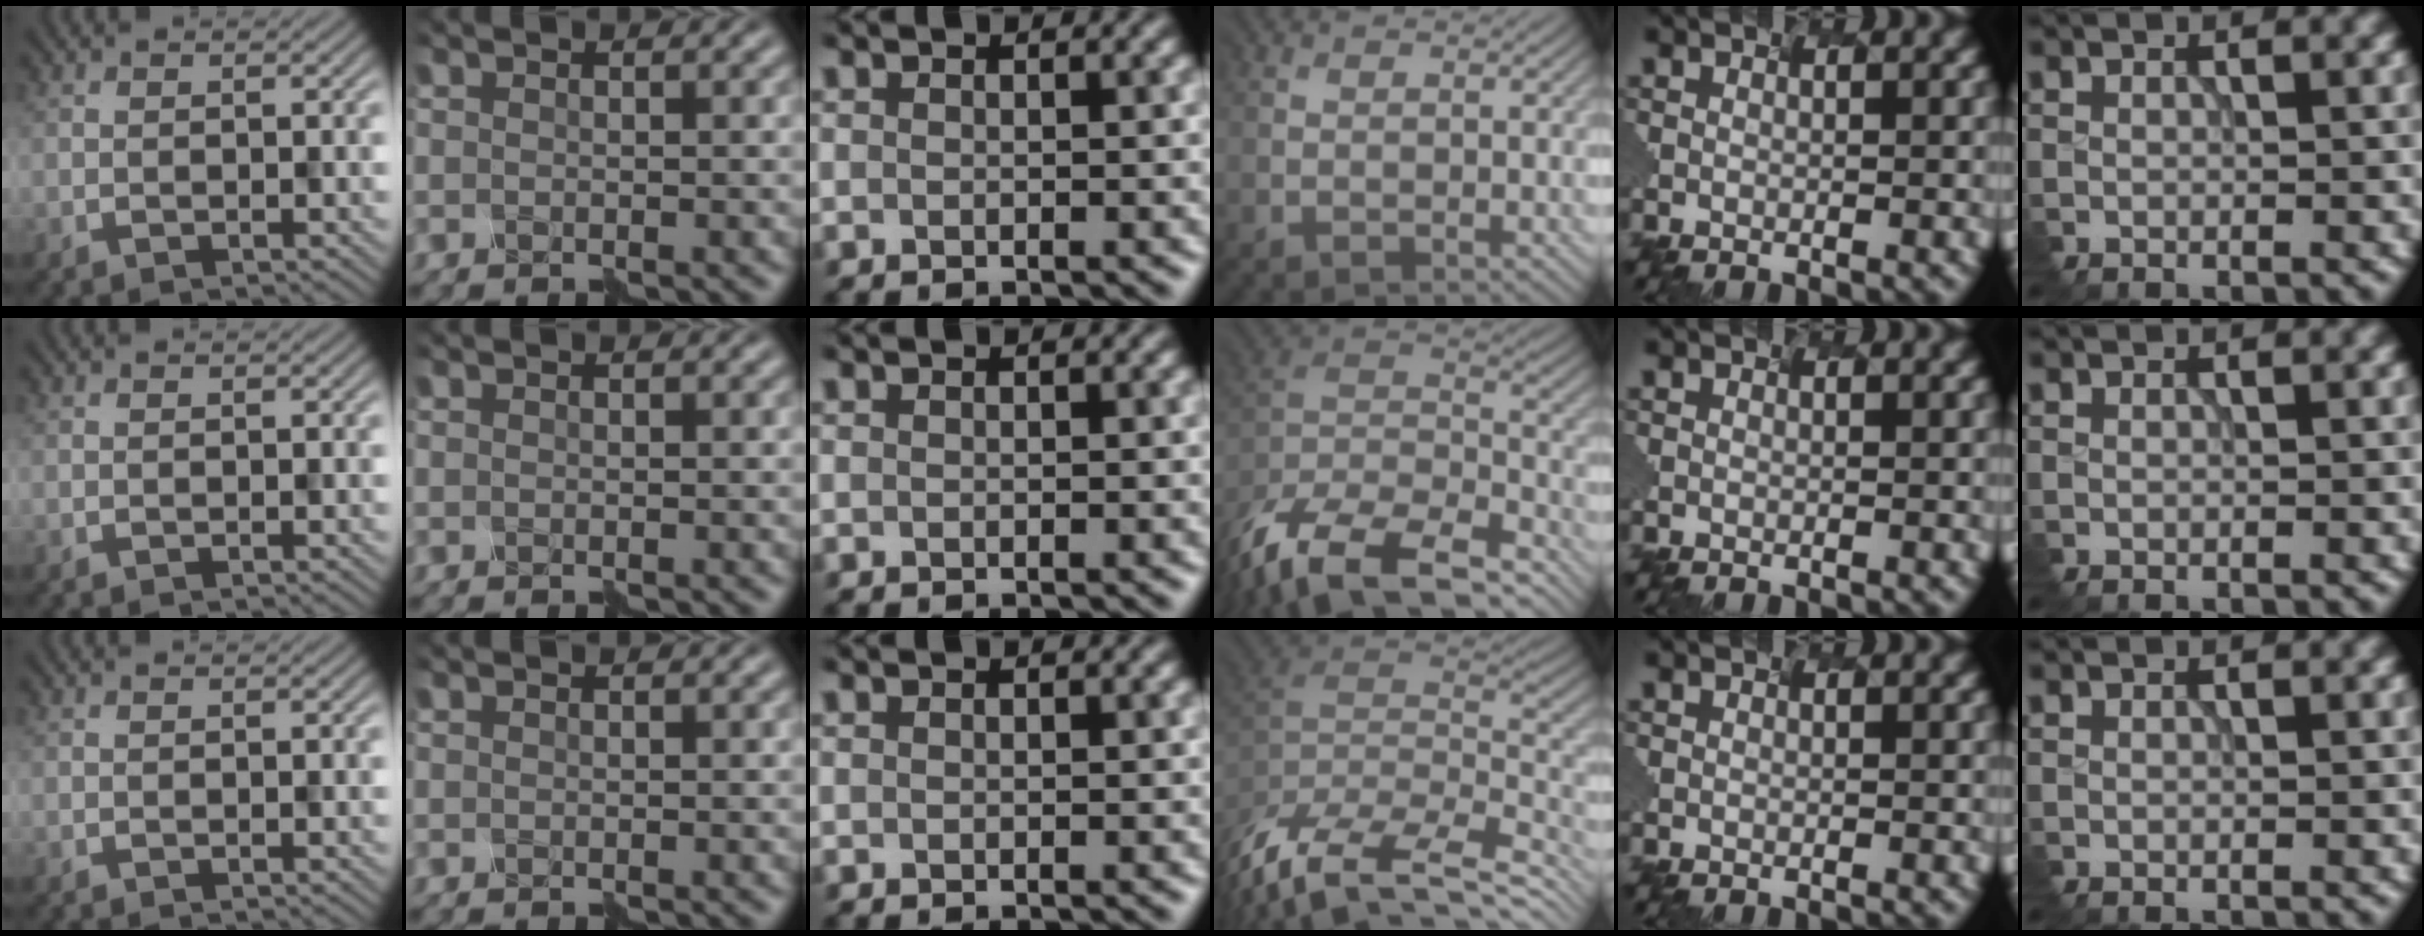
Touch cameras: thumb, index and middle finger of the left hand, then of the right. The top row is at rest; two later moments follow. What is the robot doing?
{"motion": "assemble", "object": "hinged jar"}